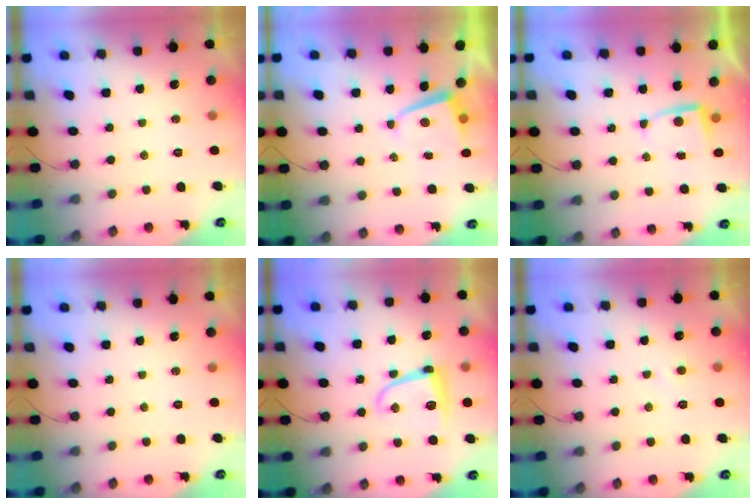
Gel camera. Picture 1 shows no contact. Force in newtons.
{"total": 2.0, "press": 1.9, "slide": 0.3}
{"total": 3.0, "press": 3.0, "slide": 0.4}
{"total": 0.0}
{"total": 10.1, "press": 10.1, "slide": 0.4}
{"total": 3.3, "press": 3.3, "slide": 0.5}